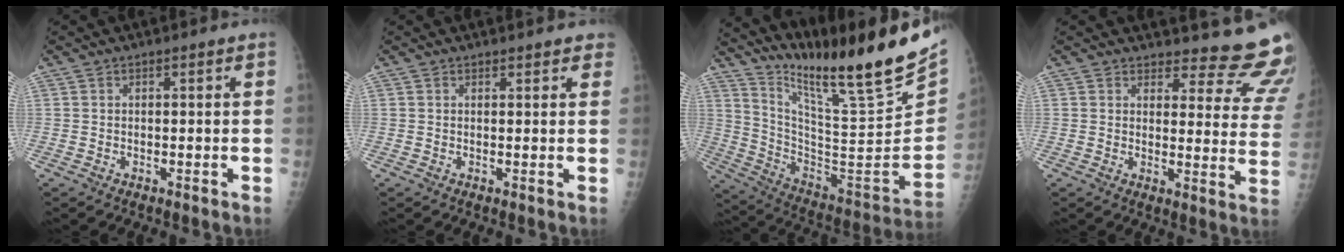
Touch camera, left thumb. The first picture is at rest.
{"total": 2.8, "force": [2.4, 1.1, 0.8], "torque": [0.018, -0.003, 0.020]}
{"total": 27.3, "force": [21.0, 2.9, 17.2], "torque": [-0.252, -0.123, 0.341]}
{"total": 15.2, "force": [14.8, 2.9, 2.2], "torque": [0.021, -0.155, 0.147]}